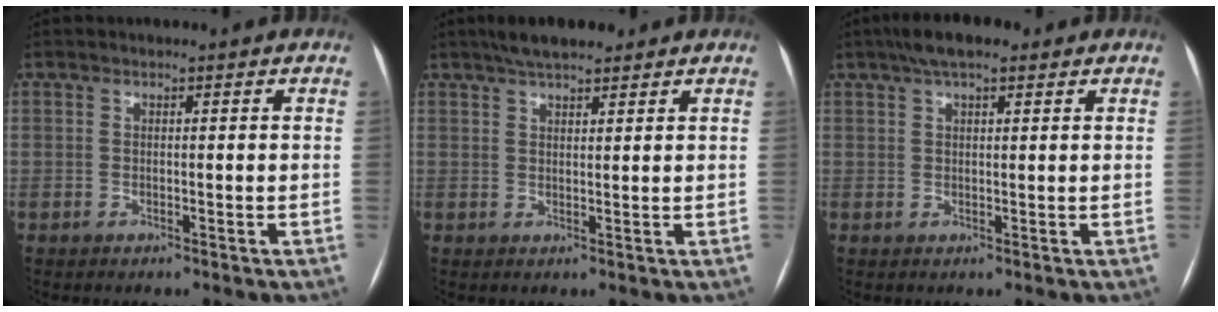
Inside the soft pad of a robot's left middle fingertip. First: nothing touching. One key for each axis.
{"total": 6.1, "fx": 4.8, "fy": 1.5, "fz": 3.5, "tx": -0.056, "ty": 0.023, "tz": 0.078}
{"total": 6.0, "fx": 4.1, "fy": 1.7, "fz": 4.1, "tx": -0.073, "ty": 0.028, "tz": 0.066}